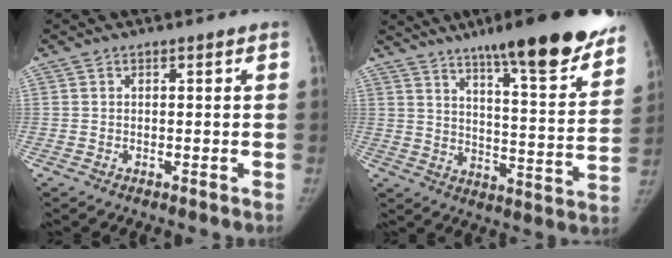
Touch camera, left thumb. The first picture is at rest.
{"total": 23.8, "force": [17.1, 3.7, 16.1], "torque": [-0.205, -0.075, 0.243]}